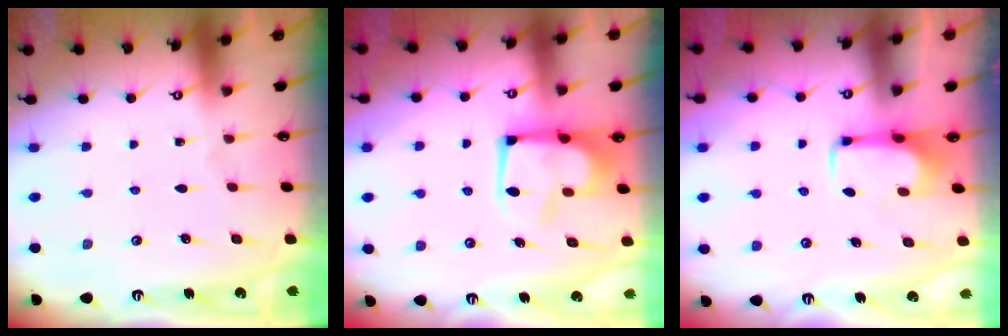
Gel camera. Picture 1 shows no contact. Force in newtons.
{"total": 5.0, "press": 4.9, "slide": 0.8}
{"total": 1.8, "press": 1.8, "slide": 0.4}